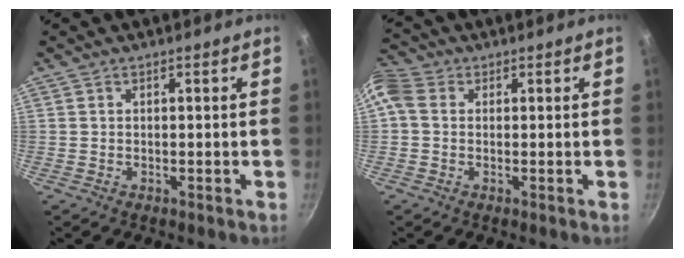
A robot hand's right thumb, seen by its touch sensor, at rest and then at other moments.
{"total": 6.3, "force": [0.7, 5.1, 3.6], "torque": [-0.082, 0.017, -0.001]}